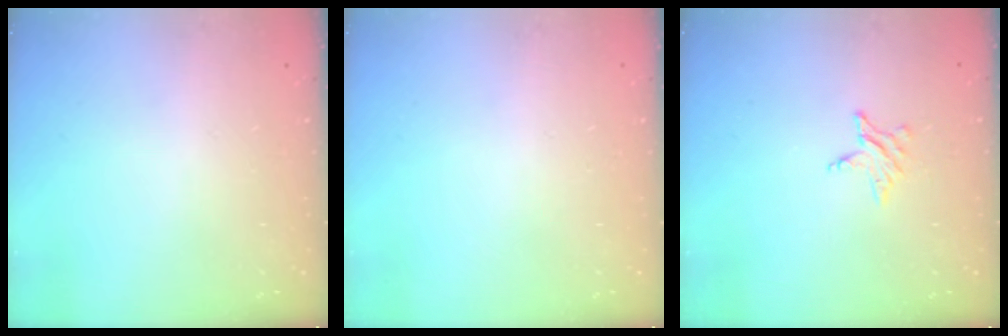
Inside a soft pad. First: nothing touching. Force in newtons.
{"total": 0.0}
{"total": 3.2, "press": 3.2, "slide": 0.4}